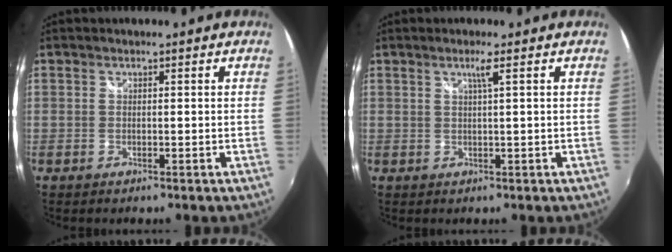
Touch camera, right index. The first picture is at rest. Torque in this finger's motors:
{"motor_torque": [0.33, 0.11, 0.12, 0.01]}